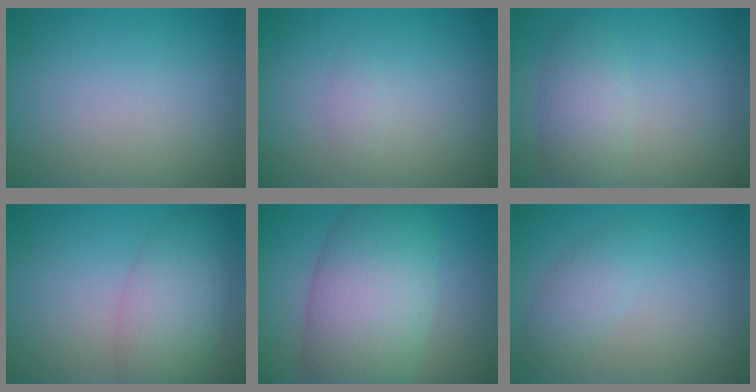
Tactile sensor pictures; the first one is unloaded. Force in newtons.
{"total": 0.8, "press": 0.8, "slide": 0.0}
{"total": 3.1, "press": 3.1, "slide": 0.0}
{"total": 4.6, "press": 4.6, "slide": 0.2}
{"total": 10.0, "press": 10.0, "slide": 0.4}
{"total": 2.0, "press": 2.0, "slide": 0.1}